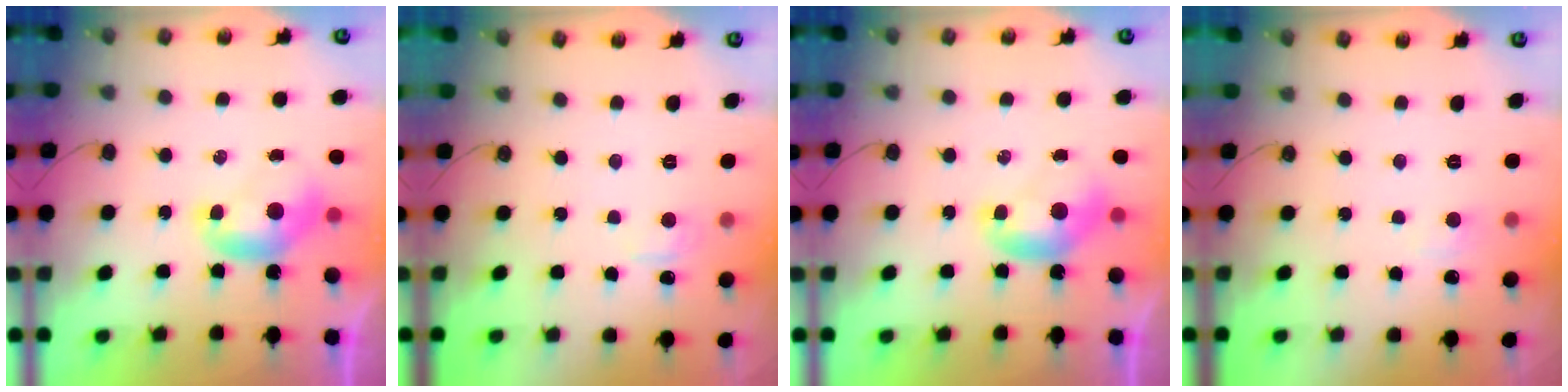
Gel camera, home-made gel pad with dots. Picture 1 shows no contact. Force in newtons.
{"total": 2.5, "press": 2.5, "slide": 0.5}
{"total": 0.0}
{"total": 2.4, "press": 2.3, "slide": 0.2}